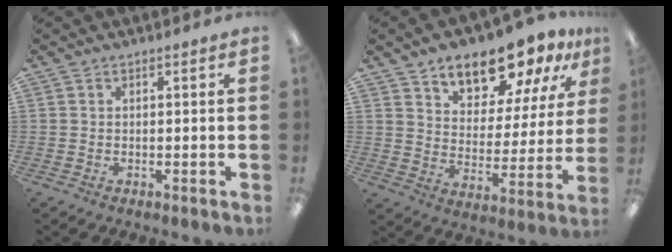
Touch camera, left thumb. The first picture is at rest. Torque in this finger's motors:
{"motor_torque": [0.40, 0.54, 1.35, -1.42, 0.11]}